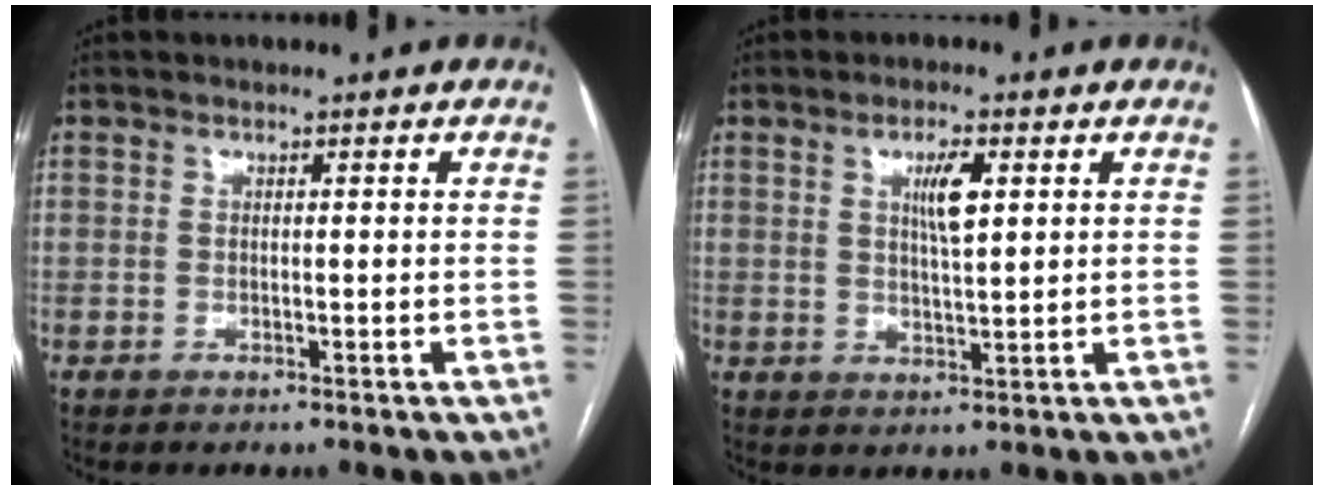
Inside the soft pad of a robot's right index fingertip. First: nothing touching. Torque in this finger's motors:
{"motor_torque": [0.24, -0.04, 0.11, 0.06]}